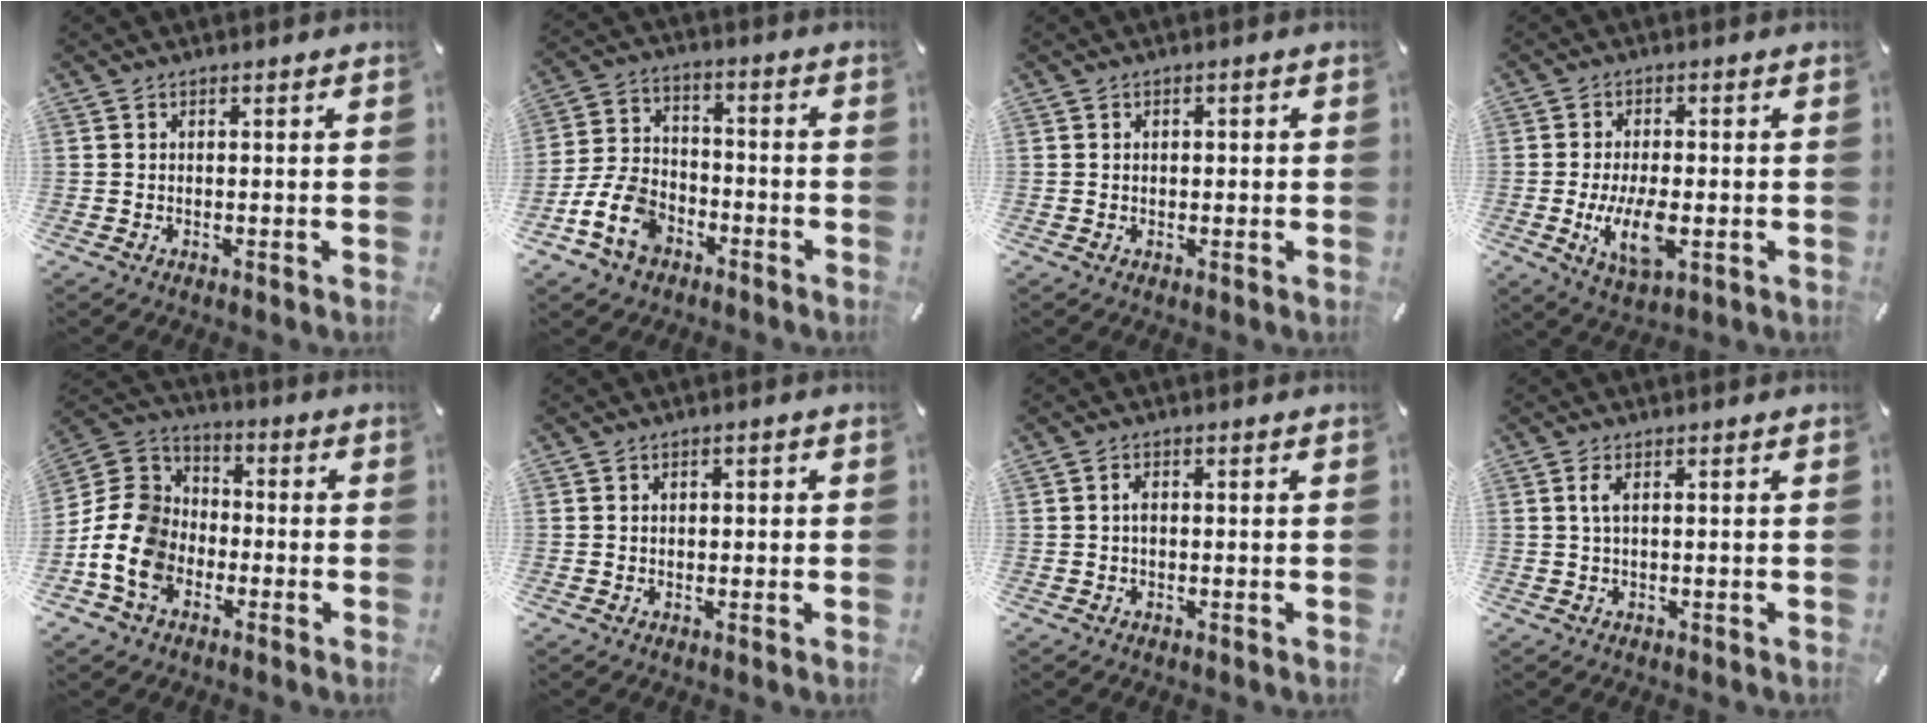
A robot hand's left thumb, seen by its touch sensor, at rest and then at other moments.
{"total": 11.5, "force": [-5.7, 8.2, 5.6], "torque": [-0.127, 0.033, -0.104]}
{"total": 1.0, "force": [0.0, 0.8, 0.6], "torque": [-0.005, 0.002, -0.005]}
{"total": 9.7, "force": [-2.0, 4.3, 8.5], "torque": [-0.174, -0.014, -0.032]}
{"total": 13.9, "force": [-5.2, 11.2, 6.4], "torque": [-0.147, 0.031, -0.095]}
{"total": 1.3, "force": [0.0, 1.0, 0.8], "torque": [-0.008, 0.004, -0.006]}
{"total": 1.5, "force": [-0.1, 0.8, 1.3], "torque": [-0.026, 0.002, -0.002]}
{"total": 2.1, "force": [0.4, 0.3, 2.0], "torque": [-0.042, 0.001, 0.007]}